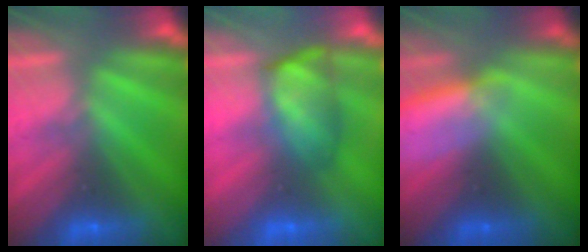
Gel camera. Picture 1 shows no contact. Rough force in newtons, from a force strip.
{"total": 4.5}
{"total": 3.3}